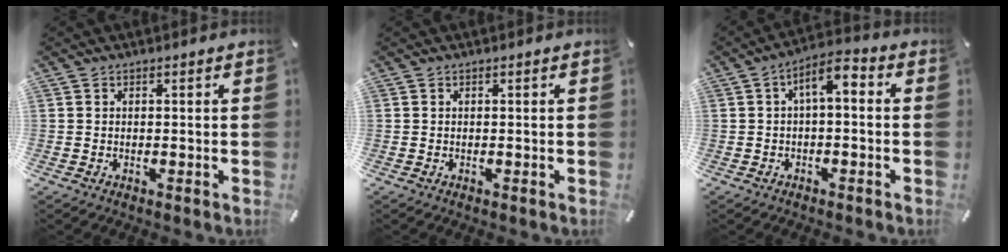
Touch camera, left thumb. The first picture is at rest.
{"total": 0.0}
{"total": 6.1, "force": [0.1, 2.7, 5.4], "torque": [-0.096, 0.008, -0.003]}